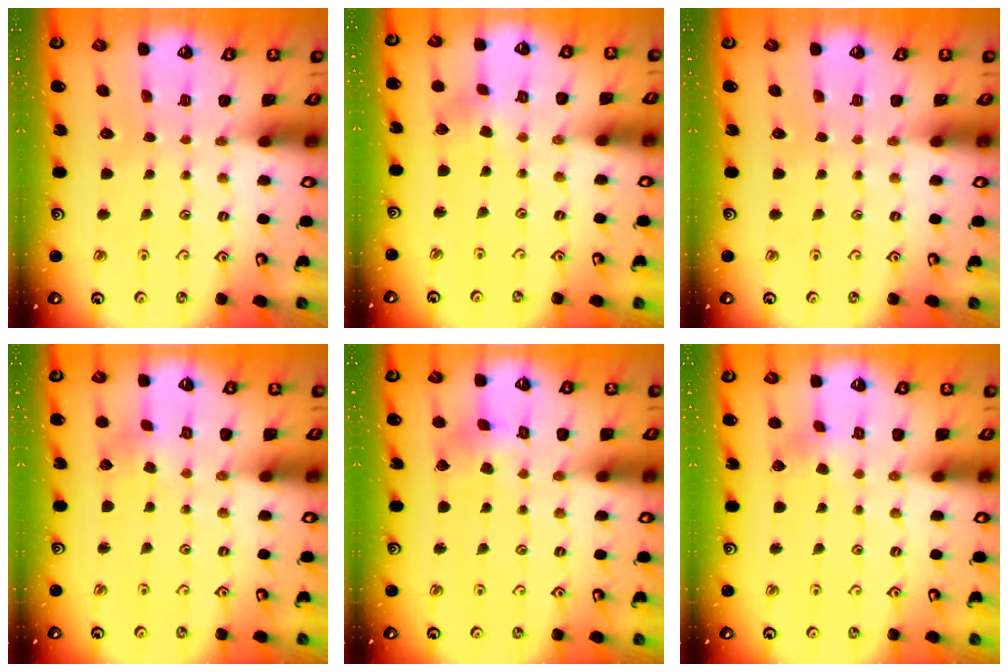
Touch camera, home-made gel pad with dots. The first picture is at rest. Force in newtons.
{"total": 3.8, "press": 3.8, "slide": 0.4}
{"total": 0.0}
{"total": 0.8, "press": 0.8, "slide": 0.2}
{"total": 3.8, "press": 3.8, "slide": 0.4}
{"total": 2.5, "press": 2.4, "slide": 0.7}